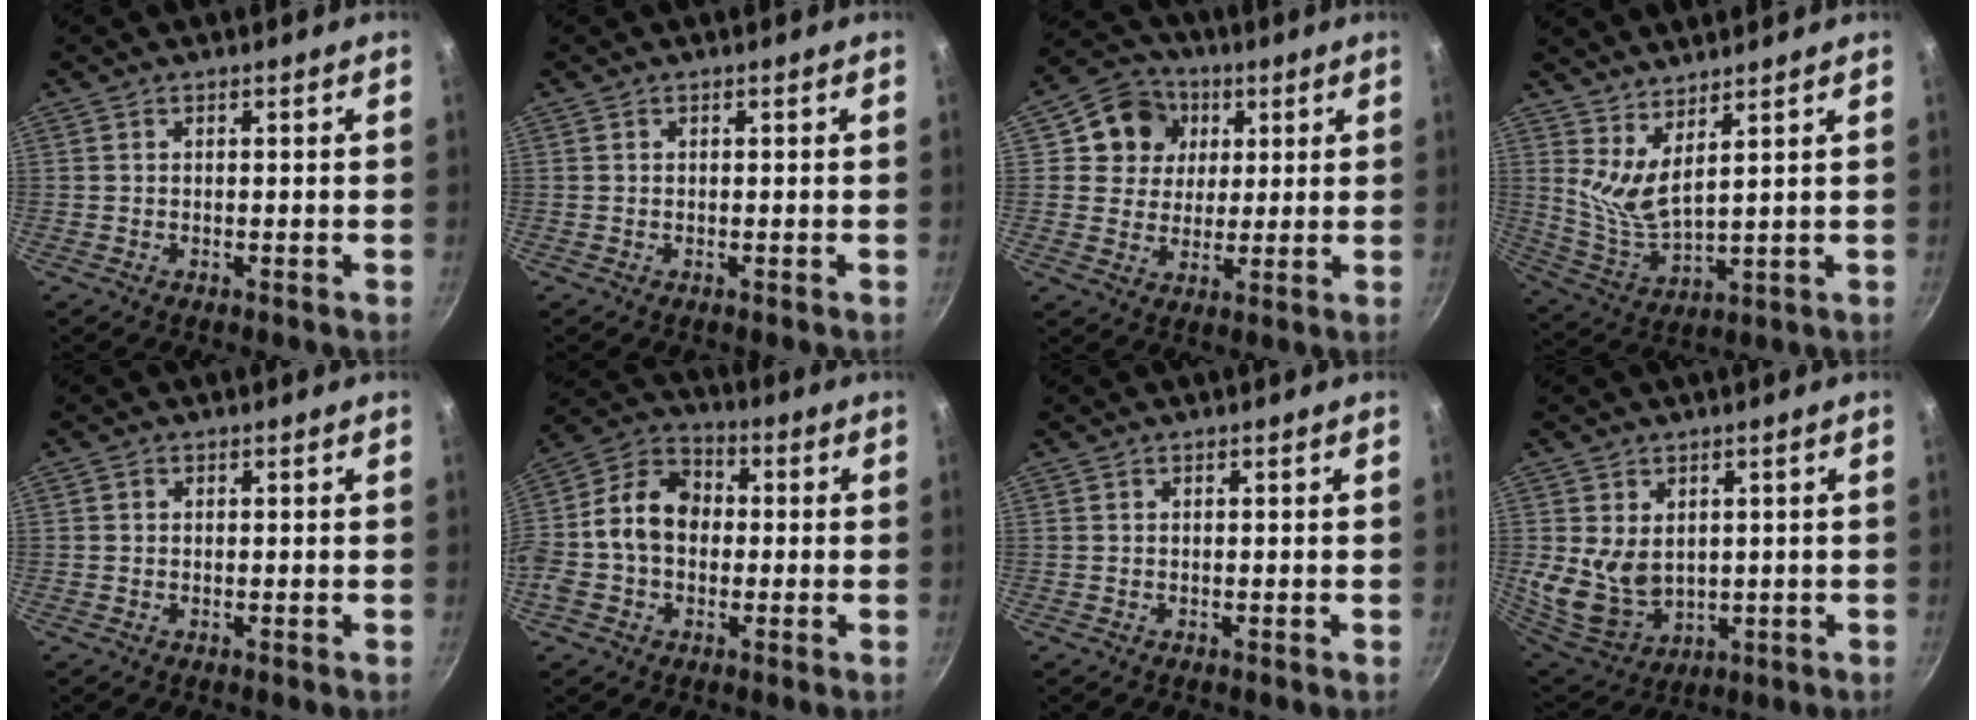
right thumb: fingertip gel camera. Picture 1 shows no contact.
{"total": 0.0}
{"total": 10.4, "force": [3.3, 9.3, 3.5], "torque": [-0.025, 0.005, 0.047]}
{"total": 7.7, "force": [5.1, 1.6, 5.6], "torque": [-0.105, -0.062, 0.102]}
{"total": 0.7, "force": [0.1, 0.7, 0.2], "torque": [-0.001, 0.003, -0.001]}
{"total": 13.4, "force": [-0.5, 10.1, 8.7], "torque": [-0.124, 0.037, -0.033]}
{"total": 0.0}
{"total": 11.3, "force": [1.5, 8.4, 7.3], "torque": [-0.124, -0.032, 0.052]}